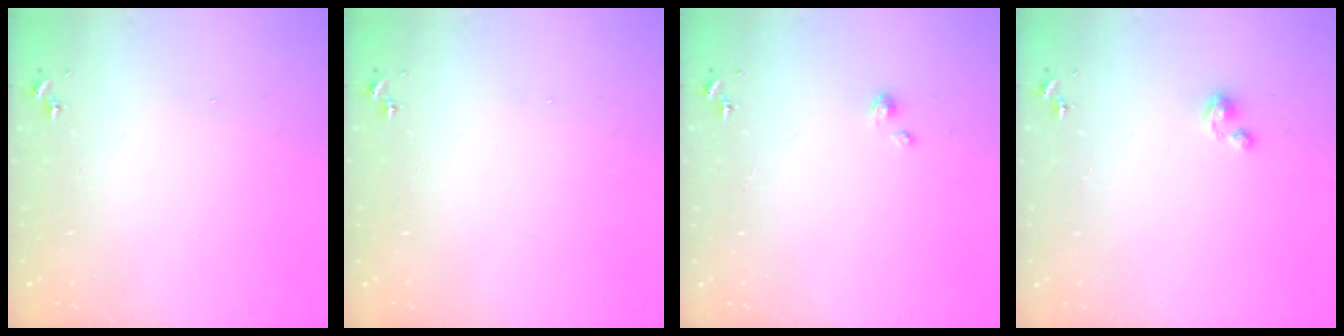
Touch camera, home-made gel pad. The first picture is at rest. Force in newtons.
{"total": 0.0}
{"total": 2.2, "press": 2.2, "slide": 0.3}
{"total": 3.8, "press": 3.7, "slide": 0.3}